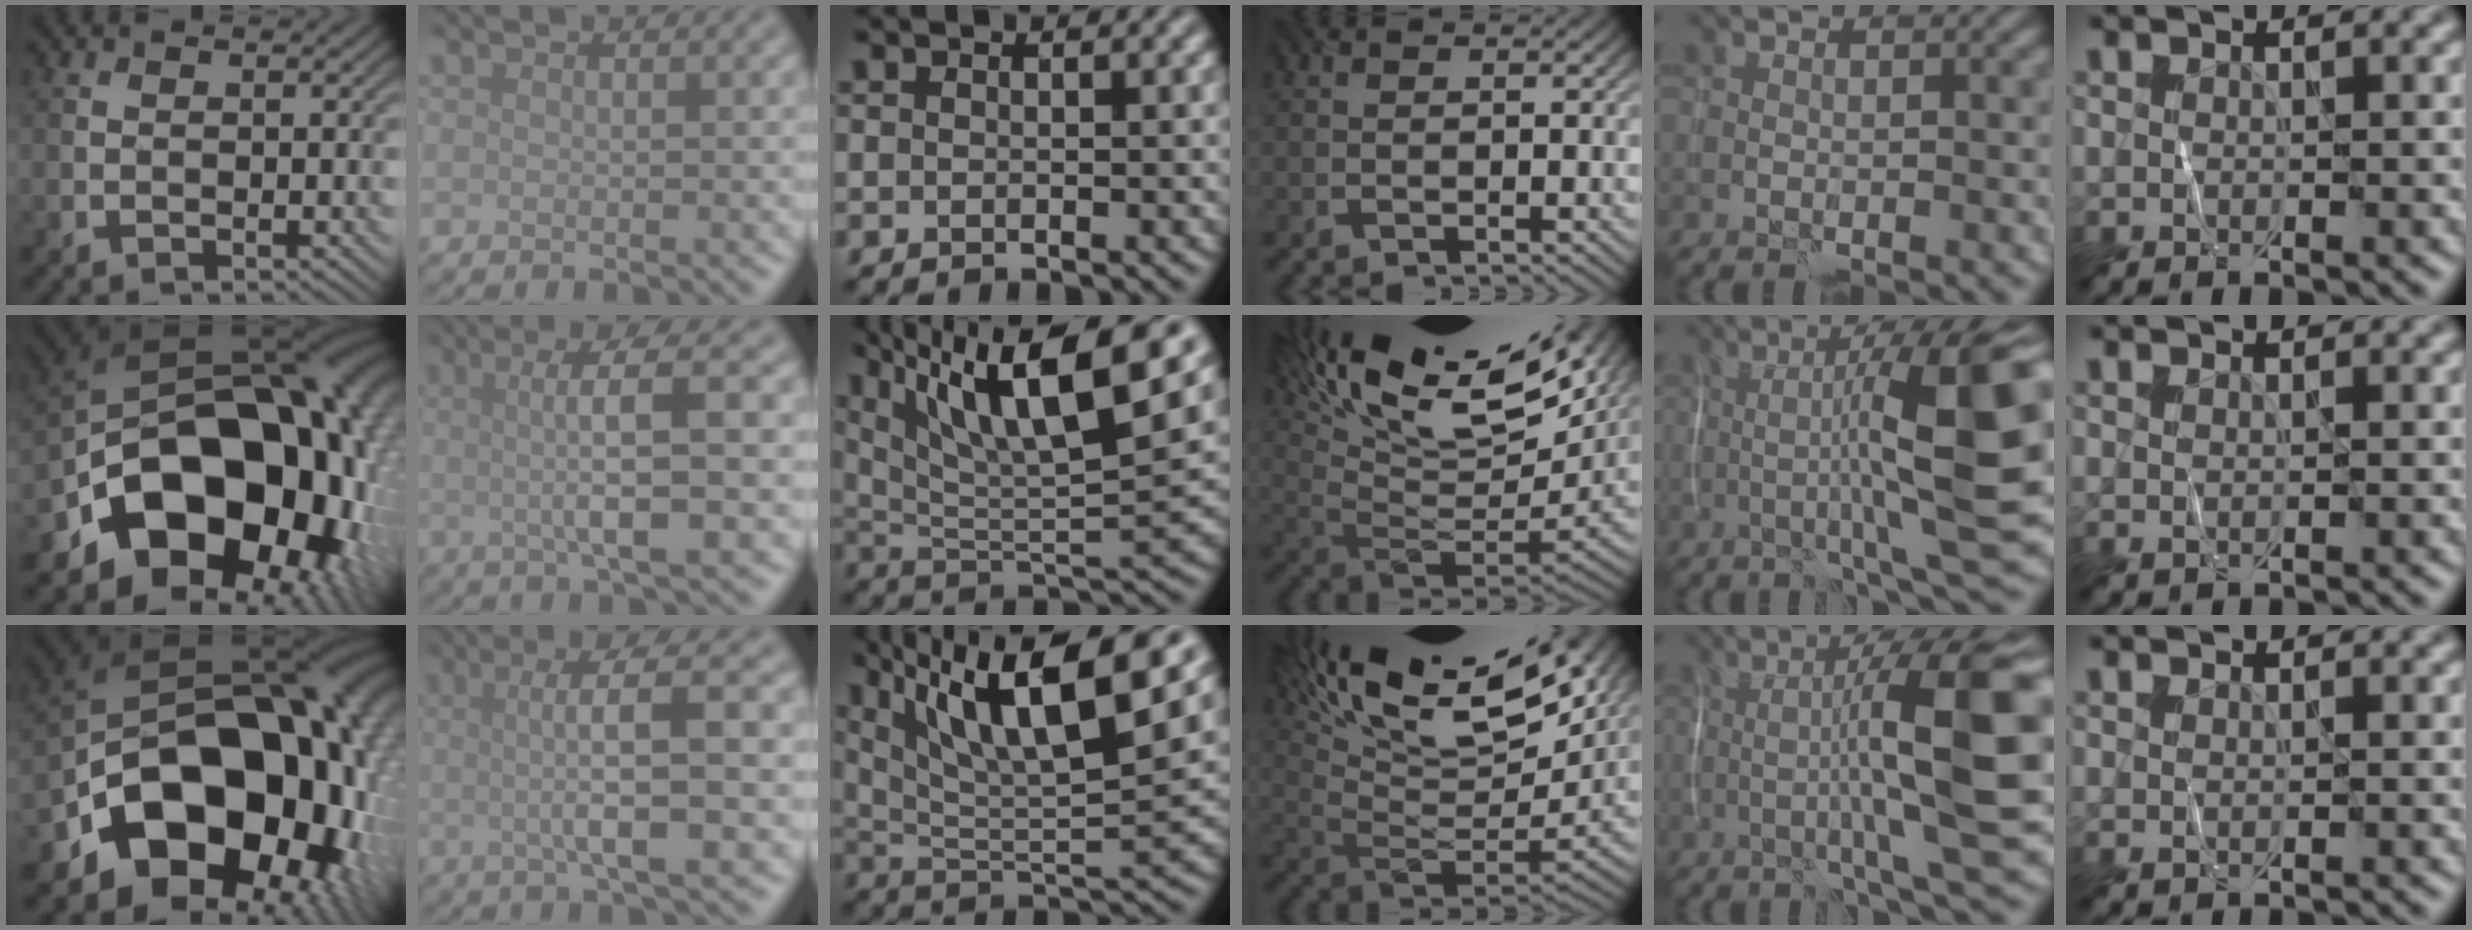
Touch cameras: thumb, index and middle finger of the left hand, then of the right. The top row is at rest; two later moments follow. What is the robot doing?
{"motion": "wrap", "object": "ribbon"}